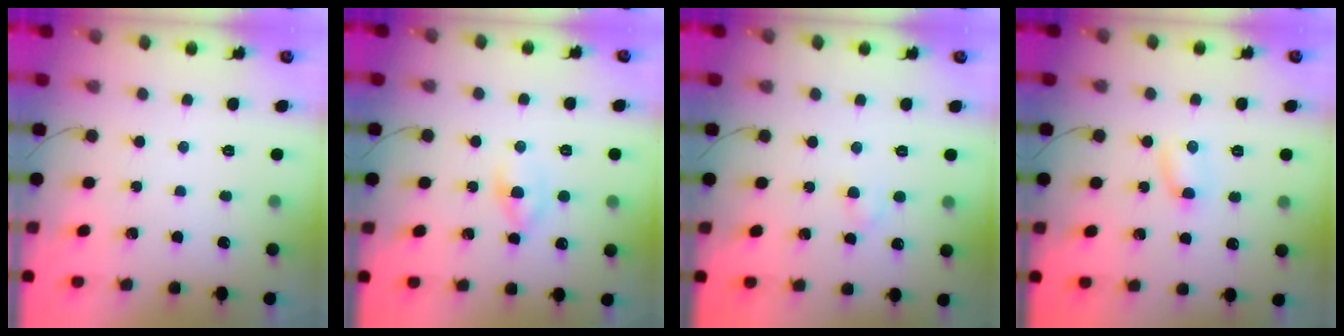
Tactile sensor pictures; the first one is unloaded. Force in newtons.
{"total": 2.4, "press": 2.1, "slide": 1.2}
{"total": 2.4, "press": 2.2, "slide": 1.0}
{"total": 2.6, "press": 2.5, "slide": 0.9}